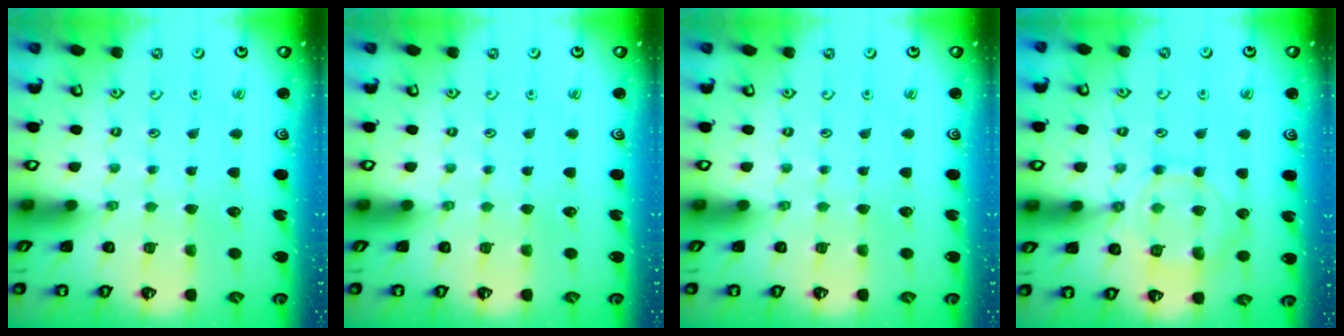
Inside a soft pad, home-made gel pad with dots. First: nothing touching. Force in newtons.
{"total": 0.0}
{"total": 0.0}
{"total": 11.2, "press": 11.2, "slide": 1.1}